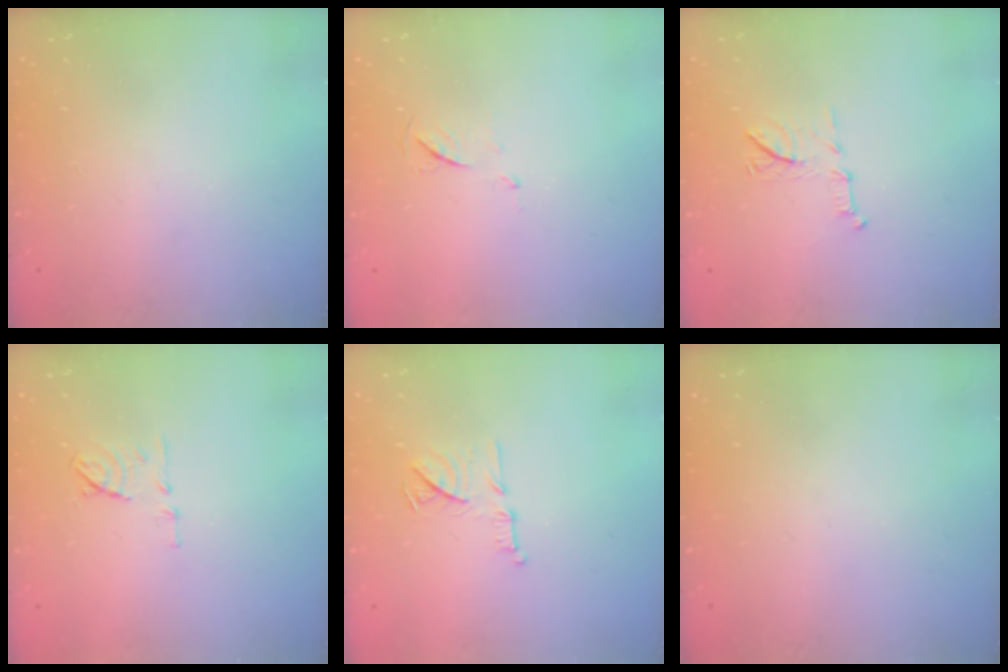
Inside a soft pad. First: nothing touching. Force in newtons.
{"total": 4.9, "press": 4.9, "slide": 0.7}
{"total": 8.6, "press": 8.5, "slide": 1.1}
{"total": 7.6, "press": 7.6, "slide": 0.8}
{"total": 11.8, "press": 11.8, "slide": 0.7}
{"total": 0.0}